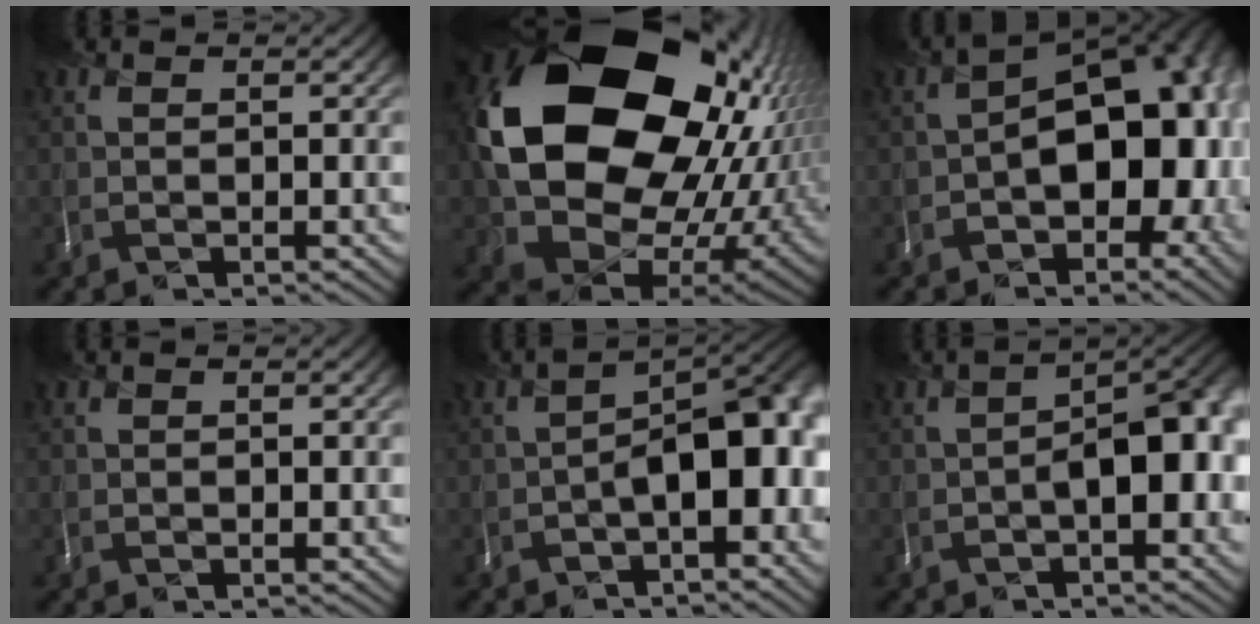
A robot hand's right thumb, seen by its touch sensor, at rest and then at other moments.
{"total": 20.7, "force": [3.2, 16.6, 11.9], "torque": [-0.297, -0.039, 0.098]}
{"total": 13.8, "force": [-2.0, 8.4, 10.8], "torque": [-0.138, -0.019, -0.025]}
{"total": 0.0}
{"total": 8.3, "force": [-2.3, 3.4, 7.2], "torque": [-0.115, -0.001, -0.029]}
{"total": 7.7, "force": [-1.7, 2.7, 6.9], "torque": [-0.102, 0.003, -0.020]}